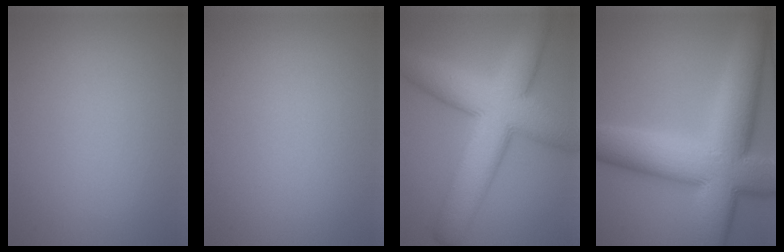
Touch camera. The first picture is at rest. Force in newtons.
{"total": 0.0}
{"total": 11.8, "press": 11.8, "slide": 0.6}
{"total": 14.6, "press": 14.6, "slide": 1.0}